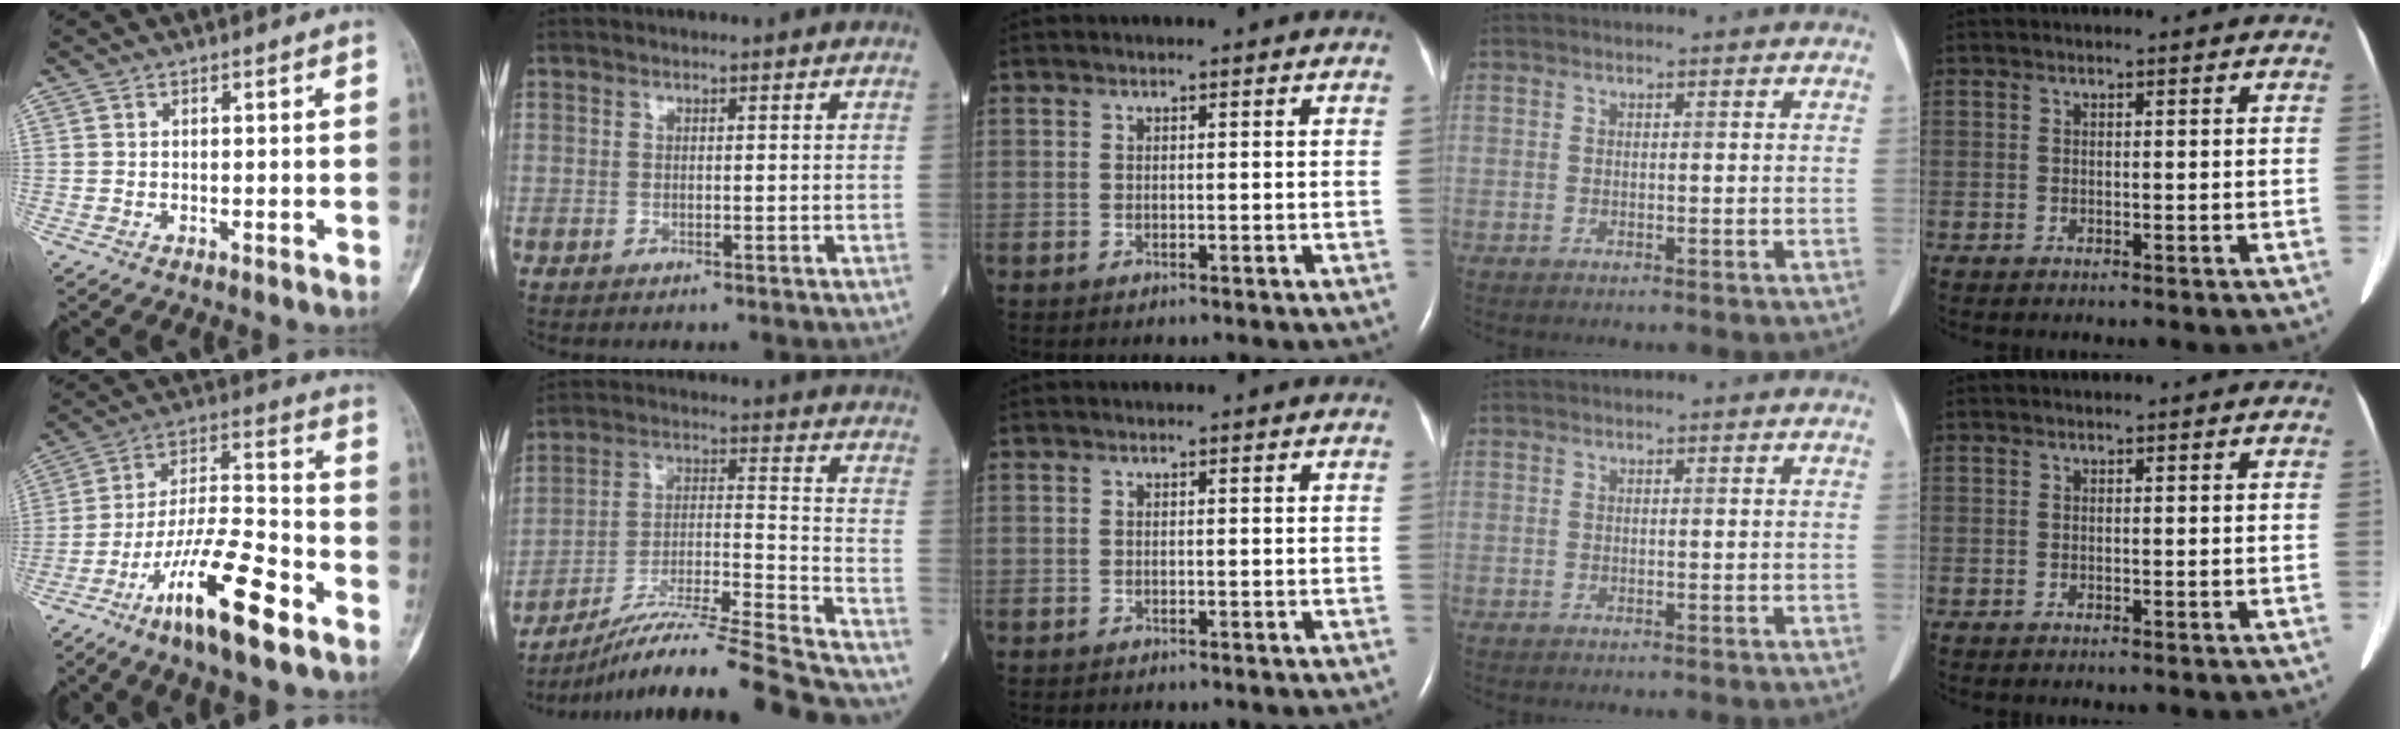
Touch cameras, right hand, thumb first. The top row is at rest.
{"thumb": {"total": 17.3, "force": [-9.8, 3.9, 13.7], "torque": [-0.253, 0.064, -0.172]}, "index": {"total": 21.2, "force": [-18.8, -1.2, 9.8], "torque": [-0.150, -0.011, -0.307]}}